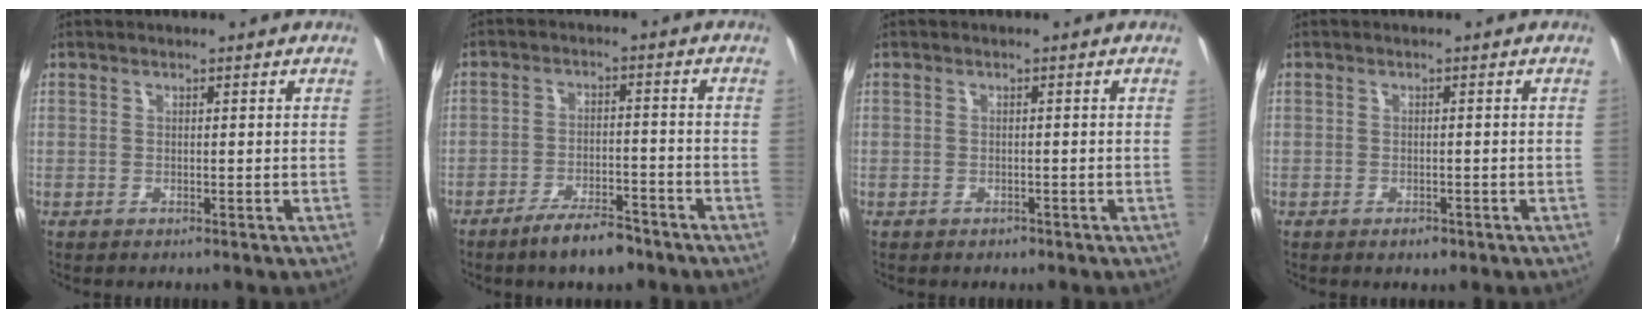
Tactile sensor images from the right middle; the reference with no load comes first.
{"total": 7.5, "force": [-5.9, 2.2, 4.2], "torque": [-0.086, 0.005, -0.091]}
{"total": 1.1, "force": [-0.7, 0.8, 0.1], "torque": [-0.004, 0.002, -0.008]}
{"total": 1.7, "force": [-1.0, 1.1, 0.8], "torque": [-0.013, -0.001, -0.014]}